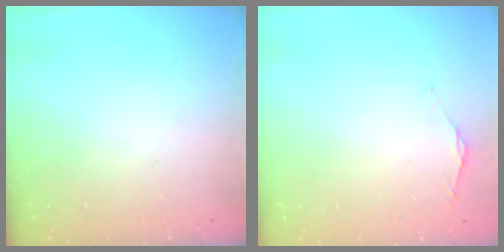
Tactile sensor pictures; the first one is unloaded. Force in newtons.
{"total": 1.3, "press": 1.3, "slide": 0.3}